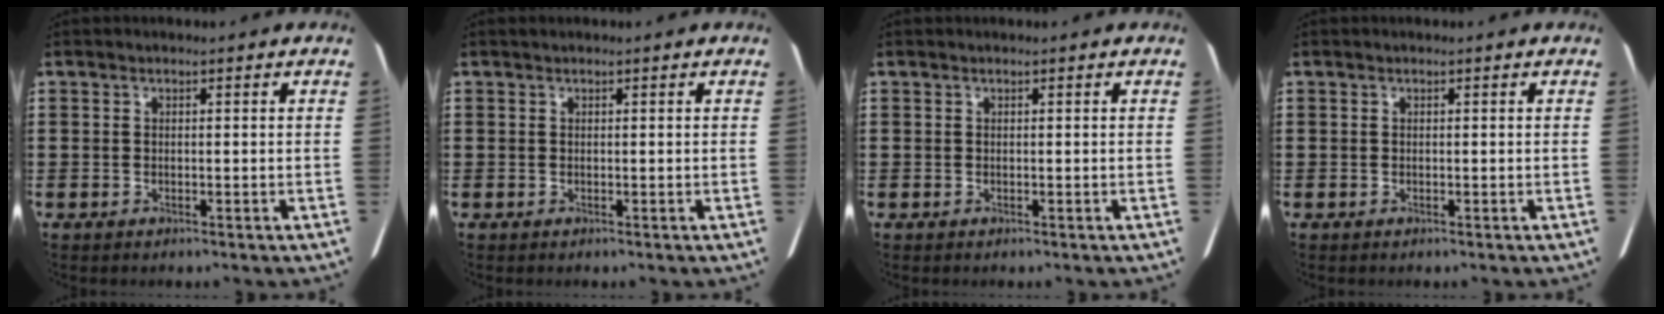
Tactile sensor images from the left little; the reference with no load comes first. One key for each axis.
{"total": 0.0}
{"total": 0.0}
{"total": 0.0}